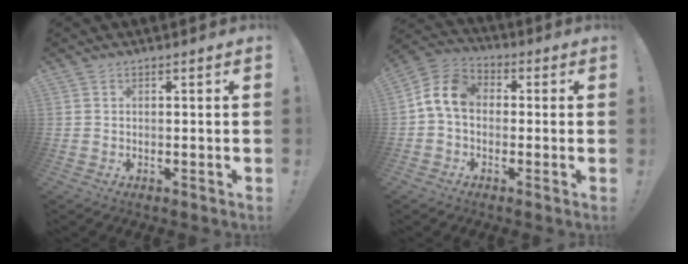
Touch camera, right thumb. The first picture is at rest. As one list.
[{"total": 9.5, "force": [0.3, 6.7, 6.7], "torque": [-0.136, 0.018, 0.011]}]